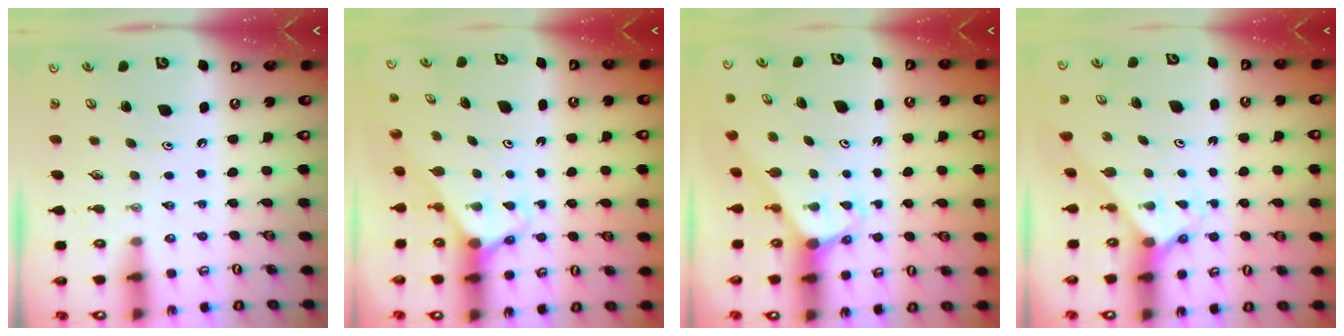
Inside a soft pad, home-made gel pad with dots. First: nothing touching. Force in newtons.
{"total": 2.6, "press": 2.6, "slide": 0.2}
{"total": 2.9, "press": 2.9, "slide": 0.0}
{"total": 2.0, "press": 2.0, "slide": 0.1}